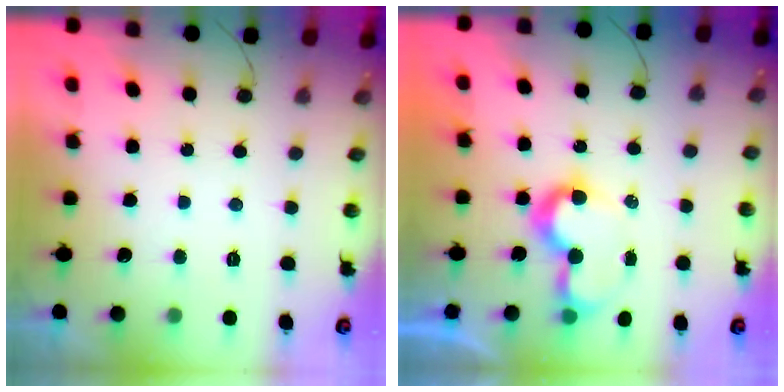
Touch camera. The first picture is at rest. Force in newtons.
{"total": 8.0, "press": 8.0, "slide": 0.1}